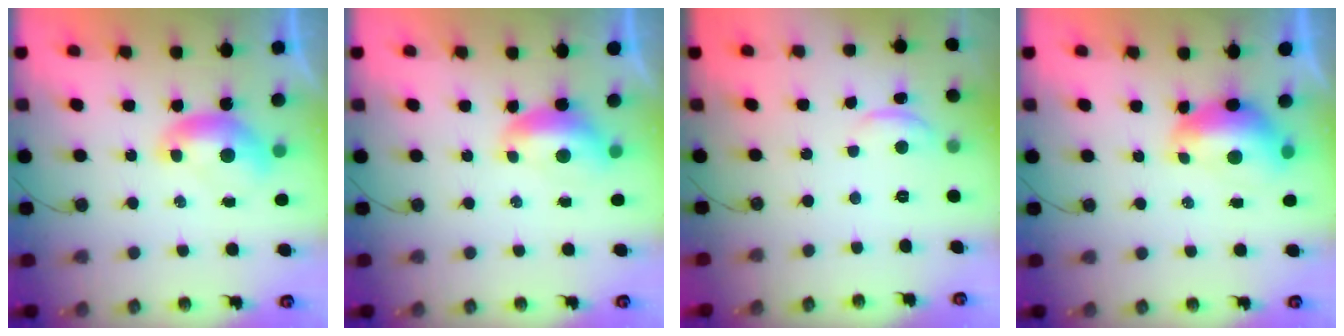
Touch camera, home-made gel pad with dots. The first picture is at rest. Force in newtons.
{"total": 1.0, "press": 0.8, "slide": 0.6}
{"total": 0.6, "press": 0.0, "slide": 0.6}
{"total": 1.6, "press": 1.5, "slide": 0.6}